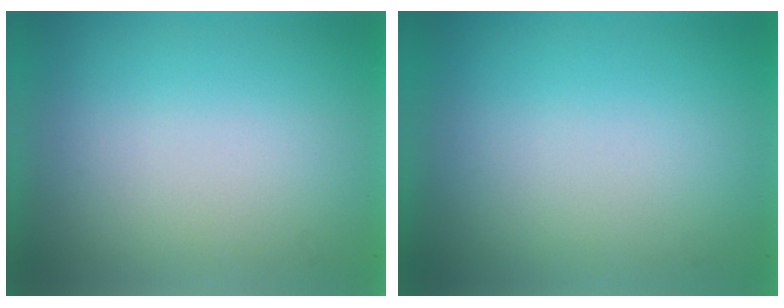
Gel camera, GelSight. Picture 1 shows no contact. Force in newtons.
{"total": 0.0}